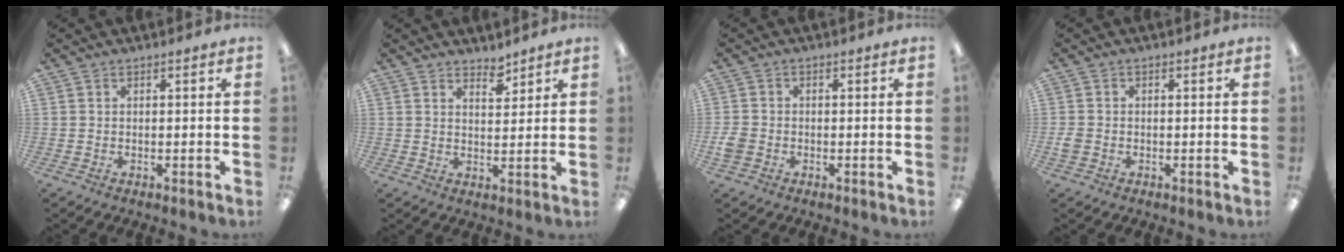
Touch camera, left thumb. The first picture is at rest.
{"total": 3.8, "force": [3.5, 1.3, 0.9], "torque": [0.001, -0.027, 0.060]}
{"total": 3.3, "force": [-1.2, 2.7, 1.6], "torque": [-0.031, 0.006, -0.022]}
{"total": 2.2, "force": [-0.7, 1.8, 1.1], "torque": [-0.016, 0.005, -0.013]}